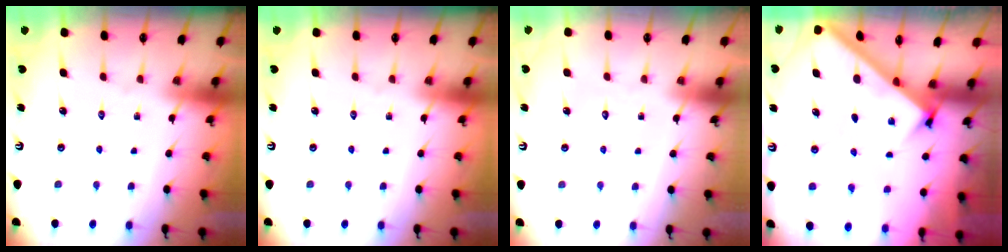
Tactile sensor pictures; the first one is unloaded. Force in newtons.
{"total": 0.0}
{"total": 1.6, "press": 1.5, "slide": 0.1}
{"total": 2.9, "press": 2.8, "slide": 0.4}